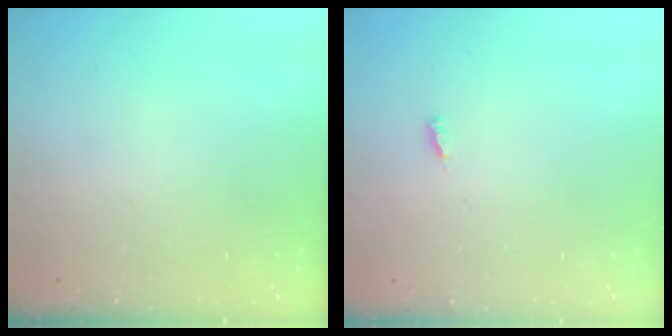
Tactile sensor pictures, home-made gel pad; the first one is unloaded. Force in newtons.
{"total": 2.6, "press": 2.6, "slide": 0.3}